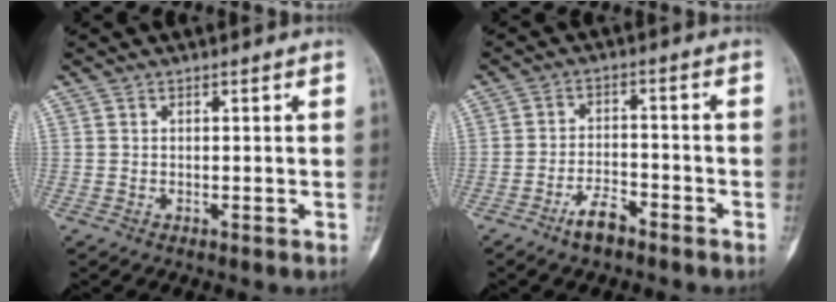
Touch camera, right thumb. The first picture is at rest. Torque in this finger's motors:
{"motor_torque": [0.86, 0.31, 0.14, -0.59, 0.15]}